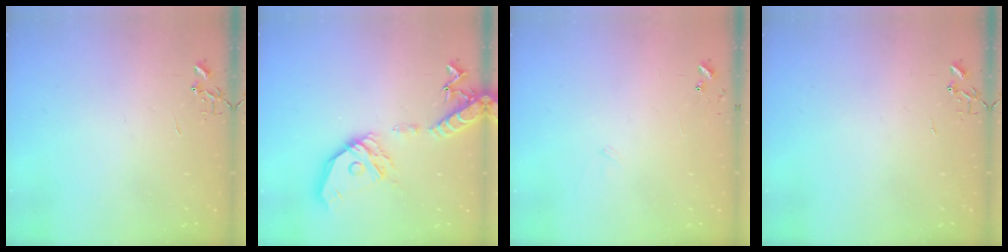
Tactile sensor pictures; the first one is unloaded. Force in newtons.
{"total": 20.0, "press": 19.7, "slide": 3.5}
{"total": 5.8, "press": 5.8, "slide": 0.5}
{"total": 0.0}